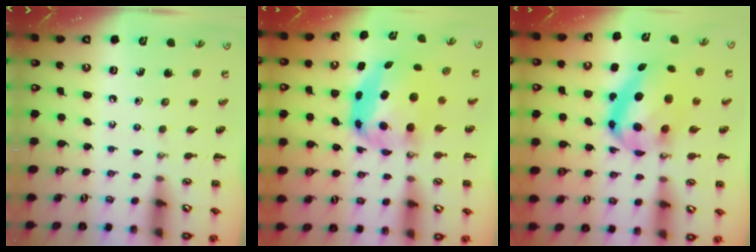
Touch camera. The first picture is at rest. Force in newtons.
{"total": 7.2, "press": 7.0, "slide": 1.6}
{"total": 13.5, "press": 13.2, "slide": 3.0}